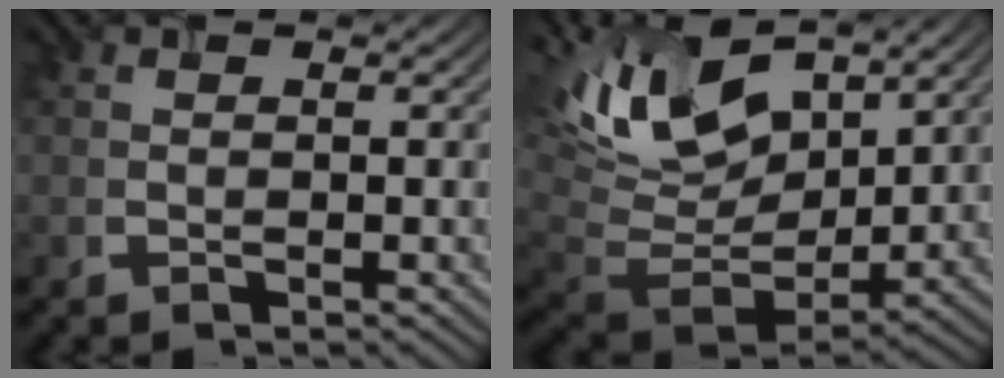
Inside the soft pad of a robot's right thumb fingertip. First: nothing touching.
{"total": 13.0, "force": [6.2, 6.9, 9.1], "torque": [-0.207, 0.016, 0.120]}